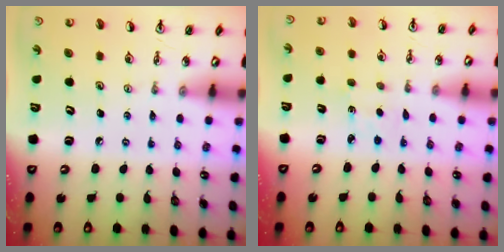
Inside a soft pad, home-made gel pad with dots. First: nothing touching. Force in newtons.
{"total": 1.3, "press": 1.2, "slide": 0.3}